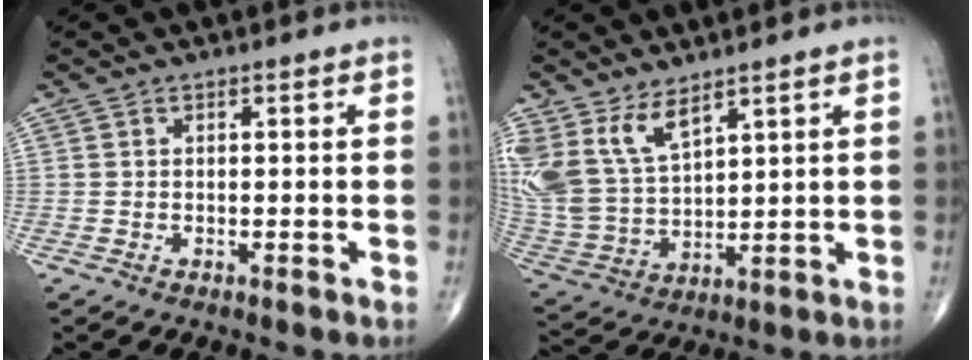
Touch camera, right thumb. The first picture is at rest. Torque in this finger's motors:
{"motor_torque": [0.10, 0.29, 1.06, 0.93, 0.12]}